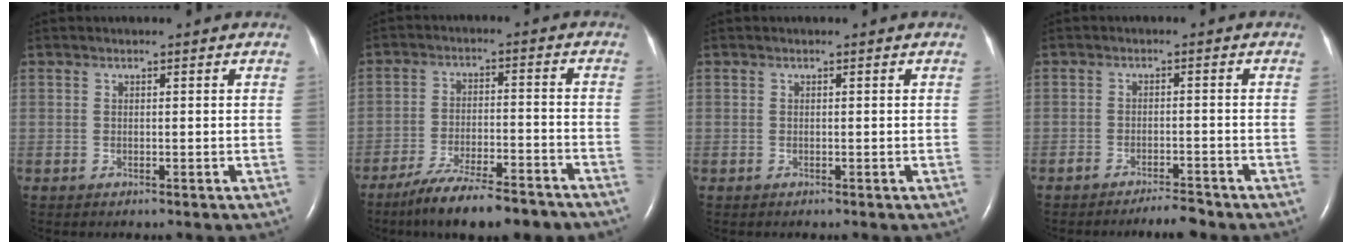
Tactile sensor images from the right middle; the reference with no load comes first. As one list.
[{"total": 13.2, "force": [-10.7, 2.1, 7.4], "torque": [-0.122, -0.016, -0.171]}, {"total": 0.0}, {"total": 3.1, "force": [-2.8, 0.2, 1.1], "torque": [-0.021, -0.006, -0.046]}]